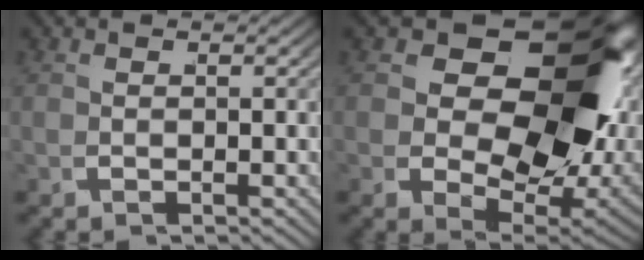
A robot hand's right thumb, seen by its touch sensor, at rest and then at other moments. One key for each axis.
{"total": 20.9, "fx": 2.2, "fy": 12.0, "fz": 16.9, "tx": -0.256, "ty": -0.046, "tz": 0.052}